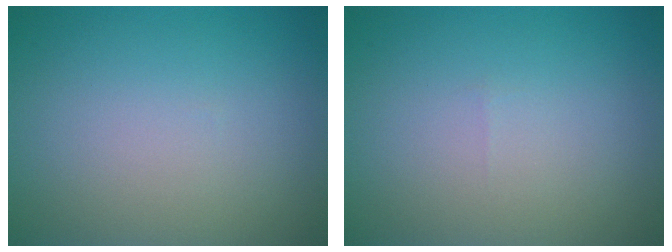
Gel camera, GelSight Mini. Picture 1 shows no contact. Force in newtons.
{"total": 0.0}